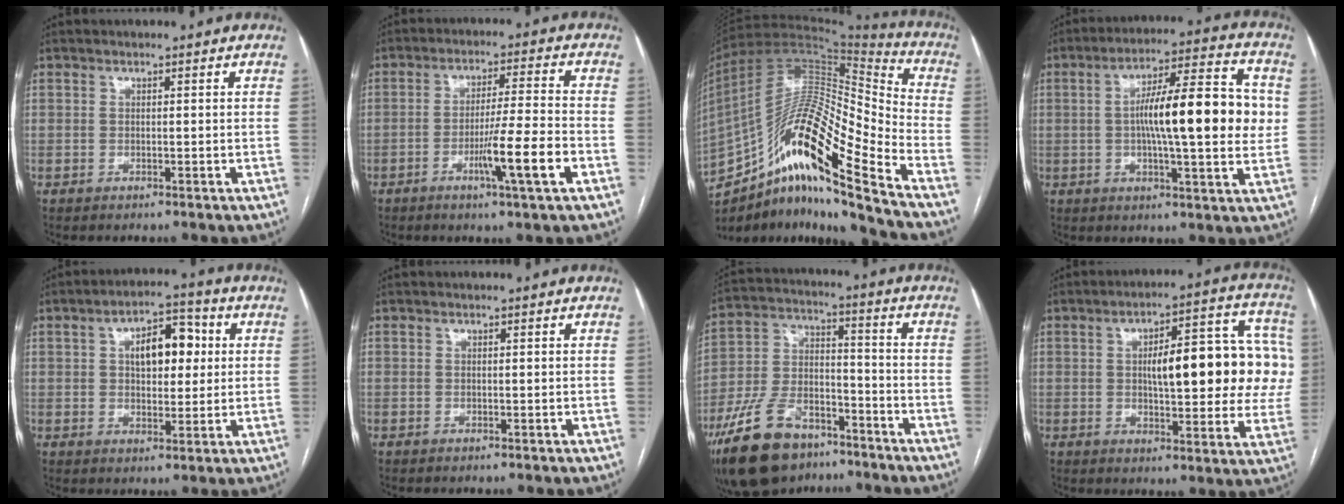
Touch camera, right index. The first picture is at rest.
{"total": 9.5, "force": [-3.8, -0.7, 8.7], "torque": [-0.144, -0.011, -0.066]}
{"total": 22.1, "force": [-13.6, 1.9, 17.4], "torque": [-0.327, 0.012, -0.245]}
{"total": 16.5, "force": [0.8, 2.5, 16.3], "torque": [-0.255, 0.024, 0.007]}
{"total": 8.6, "force": [1.9, 4.4, 7.1], "torque": [-0.108, 0.022, 0.030]}
{"total": 0.0}
{"total": 16.3, "force": [-11.0, 8.1, 8.8], "torque": [-0.190, 0.011, -0.196]}
{"total": 18.0, "force": [2.0, 5.7, 16.9], "torque": [-0.212, 0.040, 0.032]}